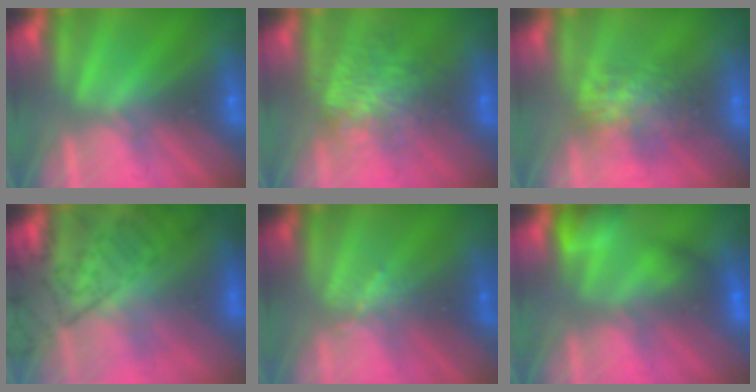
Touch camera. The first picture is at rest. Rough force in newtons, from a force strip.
{"total": 6.9}
{"total": 7.3}
{"total": 7.6}
{"total": 1.1}
{"total": 4.7}